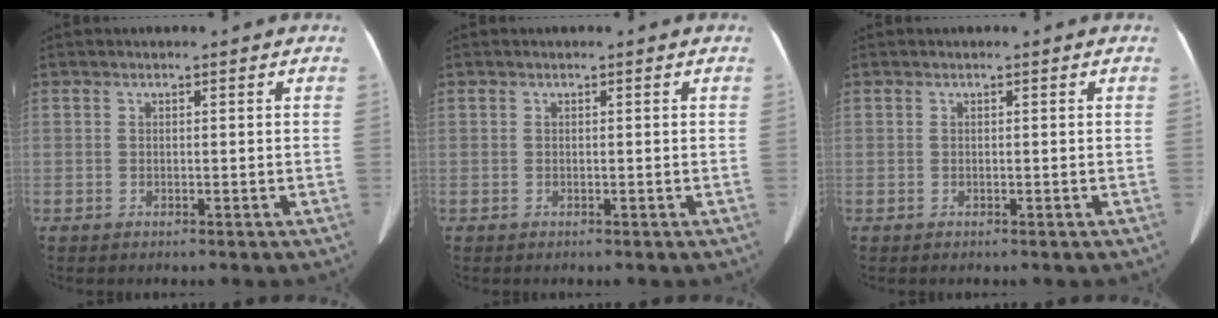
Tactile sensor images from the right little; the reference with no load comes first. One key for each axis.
{"total": 0.0}
{"total": 0.0}